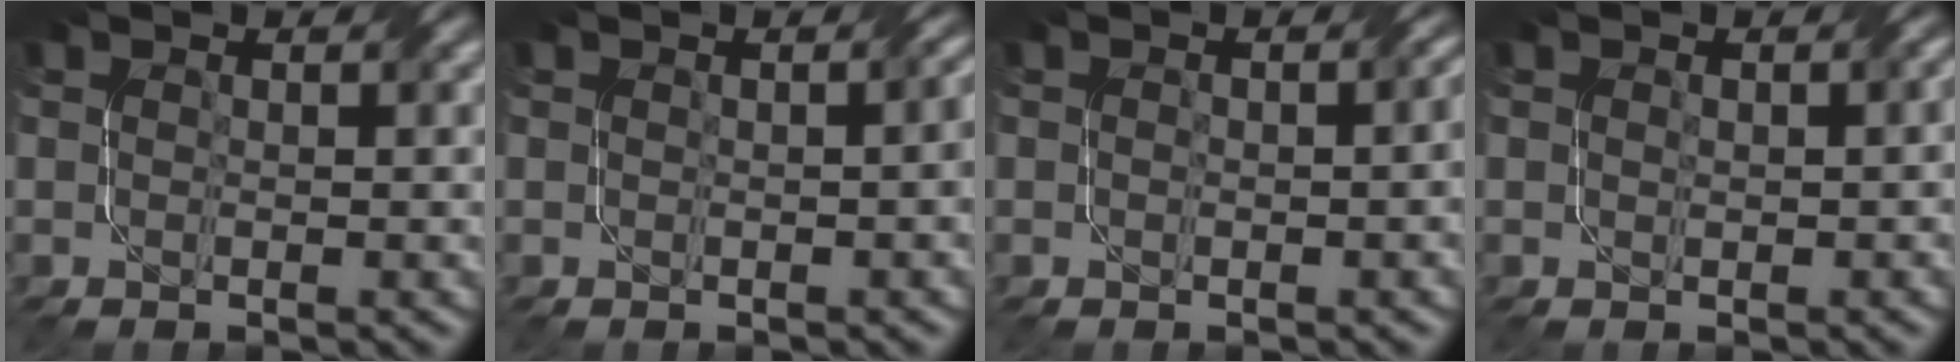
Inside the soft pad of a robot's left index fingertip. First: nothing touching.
{"total": 2.2, "force": [0.1, 0.8, 2.1], "torque": [-0.017, 0.007, 0.002]}
{"total": 2.2, "force": [-0.2, 1.0, 2.0], "torque": [-0.026, 0.001, 0.002]}
{"total": 1.3, "force": [0.1, 0.5, 1.2], "torque": [-0.018, 0.003, 0.006]}